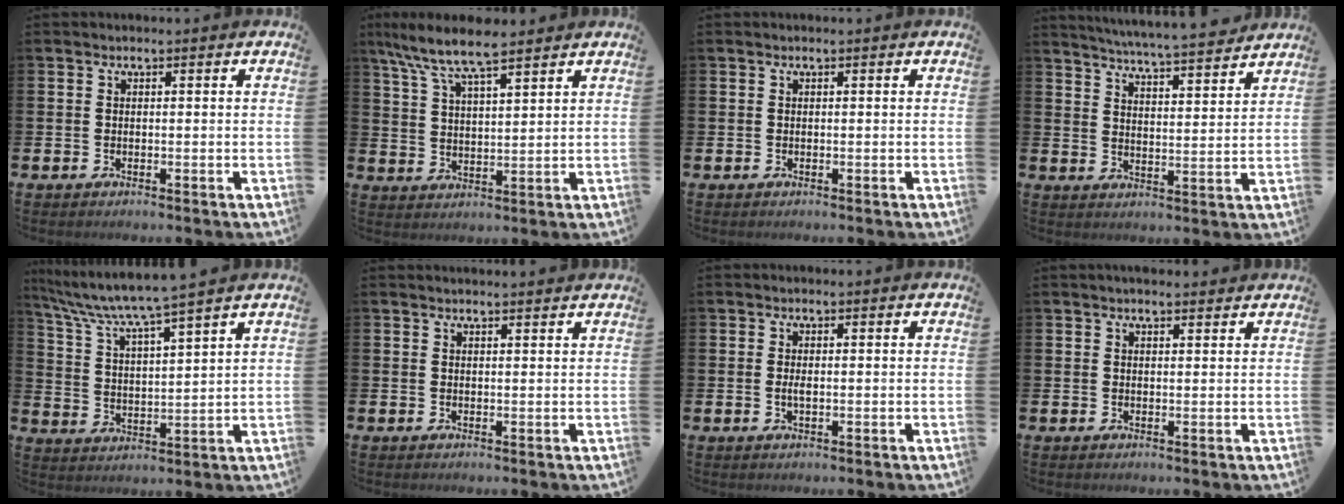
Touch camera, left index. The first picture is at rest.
{"total": 7.9, "force": [6.8, 1.5, 3.7], "torque": [-0.095, -0.022, 0.122]}
{"total": 0.0}
{"total": 5.9, "force": [5.8, -0.5, 0.9], "torque": [-0.029, -0.049, 0.099]}
{"total": 6.8, "force": [6.3, -0.5, 2.6], "torque": [-0.075, -0.042, 0.105]}
{"total": 1.1, "force": [1.1, -0.1, 0.1], "torque": [0.012, -0.010, 0.018]}
{"total": 1.3, "force": [0.0, 0.5, 1.2], "torque": [-0.017, 0.000, -0.003]}
{"total": 1.6, "force": [1.5, 0.4, 0.4], "torque": [0.005, -0.003, 0.025]}